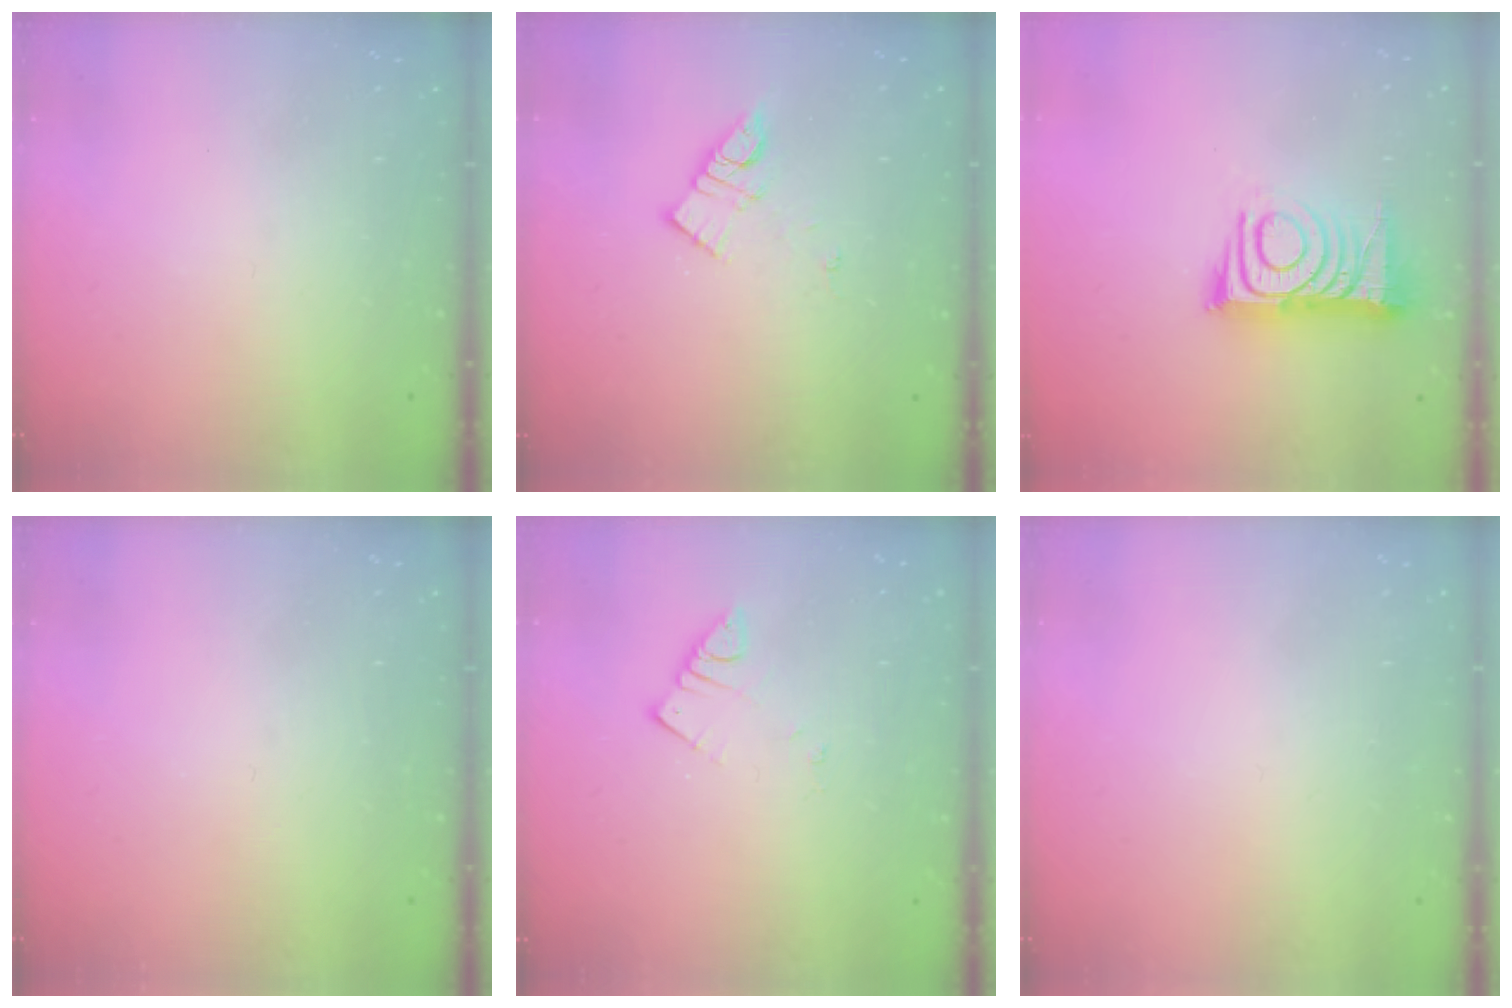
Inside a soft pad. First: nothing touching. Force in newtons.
{"total": 9.4, "press": 9.4, "slide": 0.4}
{"total": 13.1, "press": 13.0, "slide": 0.9}
{"total": 0.0}
{"total": 2.7, "press": 2.7, "slide": 0.2}
{"total": 1.8, "press": 1.8, "slide": 0.1}